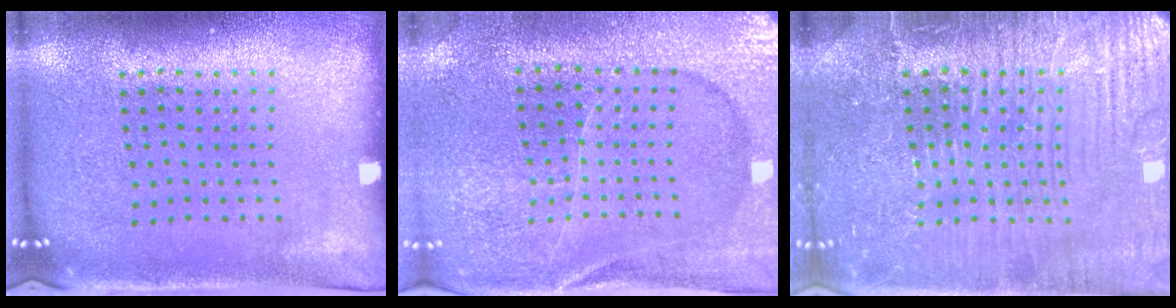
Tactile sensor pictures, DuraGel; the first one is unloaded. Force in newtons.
{"total": 1.8, "press": 1.8, "slide": 0.2}
{"total": 4.5, "press": 4.5, "slide": 0.6}